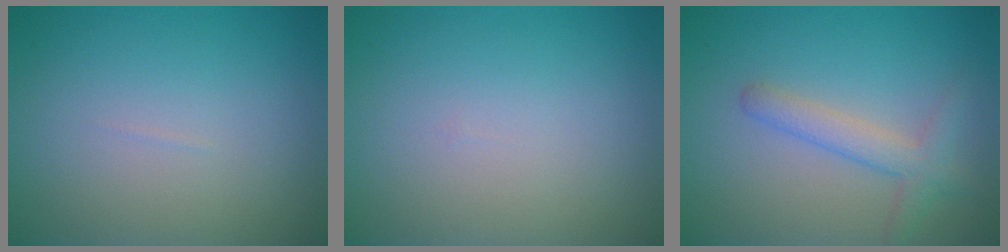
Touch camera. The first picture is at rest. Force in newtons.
{"total": 0.0}
{"total": 2.8, "press": 2.8, "slide": 0.1}